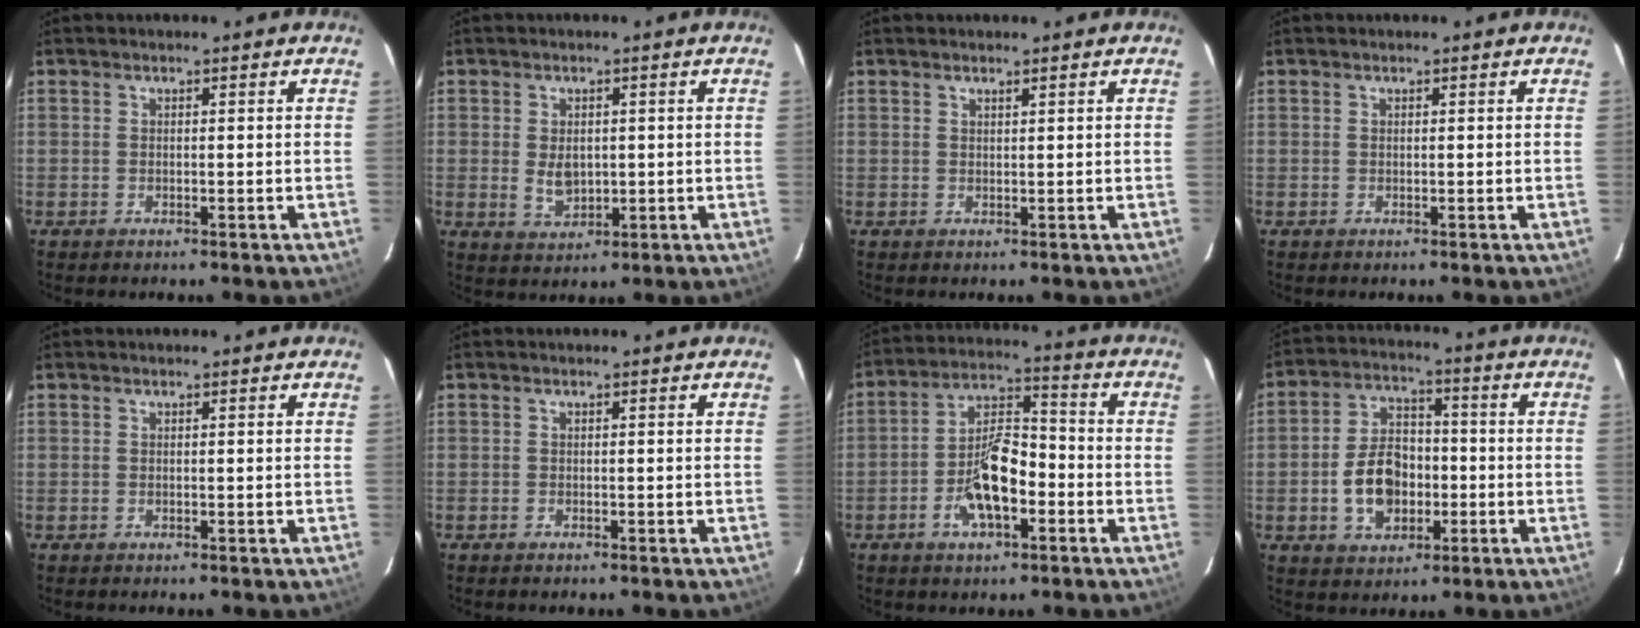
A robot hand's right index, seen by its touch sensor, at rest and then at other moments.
{"total": 4.6, "force": [0.0, 3.3, 3.3], "torque": [-0.058, -0.005, 0.007]}
{"total": 0.6, "force": [0.5, 0.0, 0.2], "torque": [-0.004, -0.001, 0.009]}
{"total": 0.0}
{"total": 0.0}
{"total": 0.7, "force": [-0.6, 0.4, 0.2], "torque": [-0.004, 0.000, -0.012]}
{"total": 10.6, "force": [-4.3, 4.4, 8.6], "torque": [-0.169, 0.015, -0.072]}
{"total": 10.8, "force": [-2.7, 7.5, 7.3], "torque": [-0.146, 0.024, -0.035]}